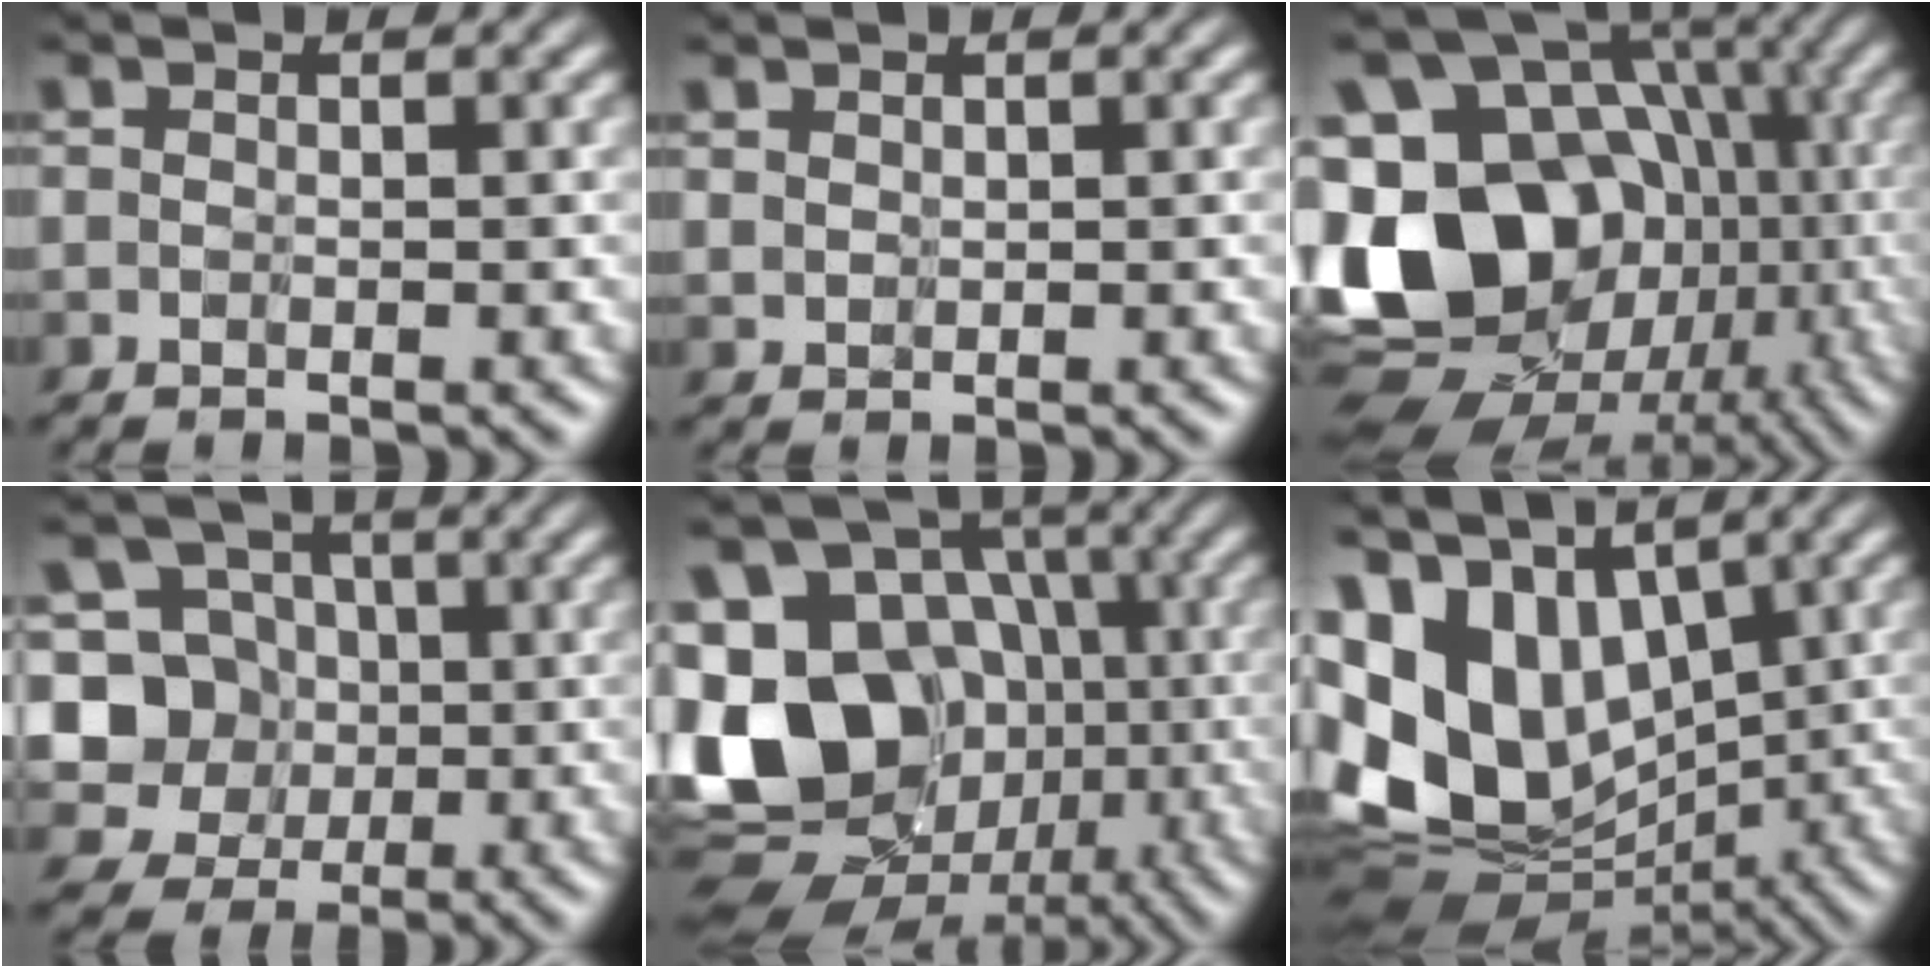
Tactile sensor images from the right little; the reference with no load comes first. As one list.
[{"total": 0.6, "force": [0.6, 0.1, -0.1], "torque": [-0.014, -0.003, 0.014]}, {"total": 16.8, "force": [-1.7, 13.6, 9.7], "torque": [-0.183, -0.014, -0.002]}, {"total": 5.8, "force": [0.2, 5.6, 1.6], "torque": [-0.056, 0.016, -0.010]}, {"total": 15.4, "force": [-1.9, 13.2, 7.7], "torque": [-0.181, -0.012, -0.021]}, {"total": 10.8, "force": [2.0, 7.3, 7.7], "torque": [-0.187, -0.006, 0.039]}]